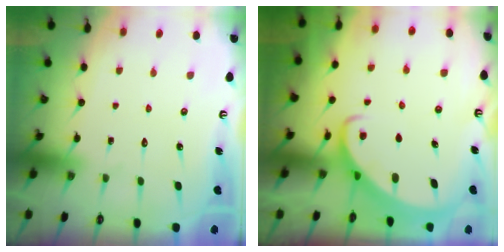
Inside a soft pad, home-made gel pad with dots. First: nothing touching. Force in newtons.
{"total": 2.6, "press": 2.6, "slide": 0.3}